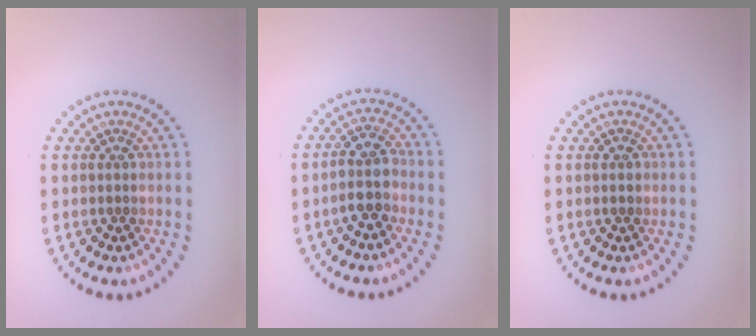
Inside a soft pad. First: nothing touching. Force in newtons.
{"total": 2.9, "press": 2.6, "slide": 1.3}
{"total": 0.8, "press": 0.8, "slide": 0.1}